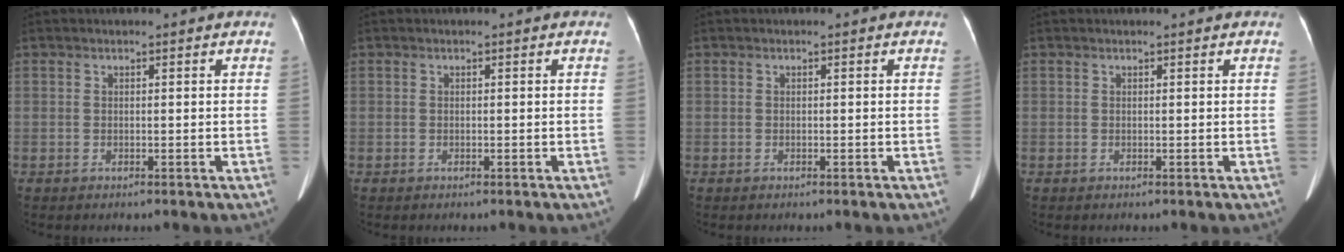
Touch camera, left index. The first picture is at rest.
{"total": 0.0}
{"total": 0.0}
{"total": 0.8, "force": [0.8, 0.1, 0.2], "torque": [-0.010, 0.008, 0.010]}